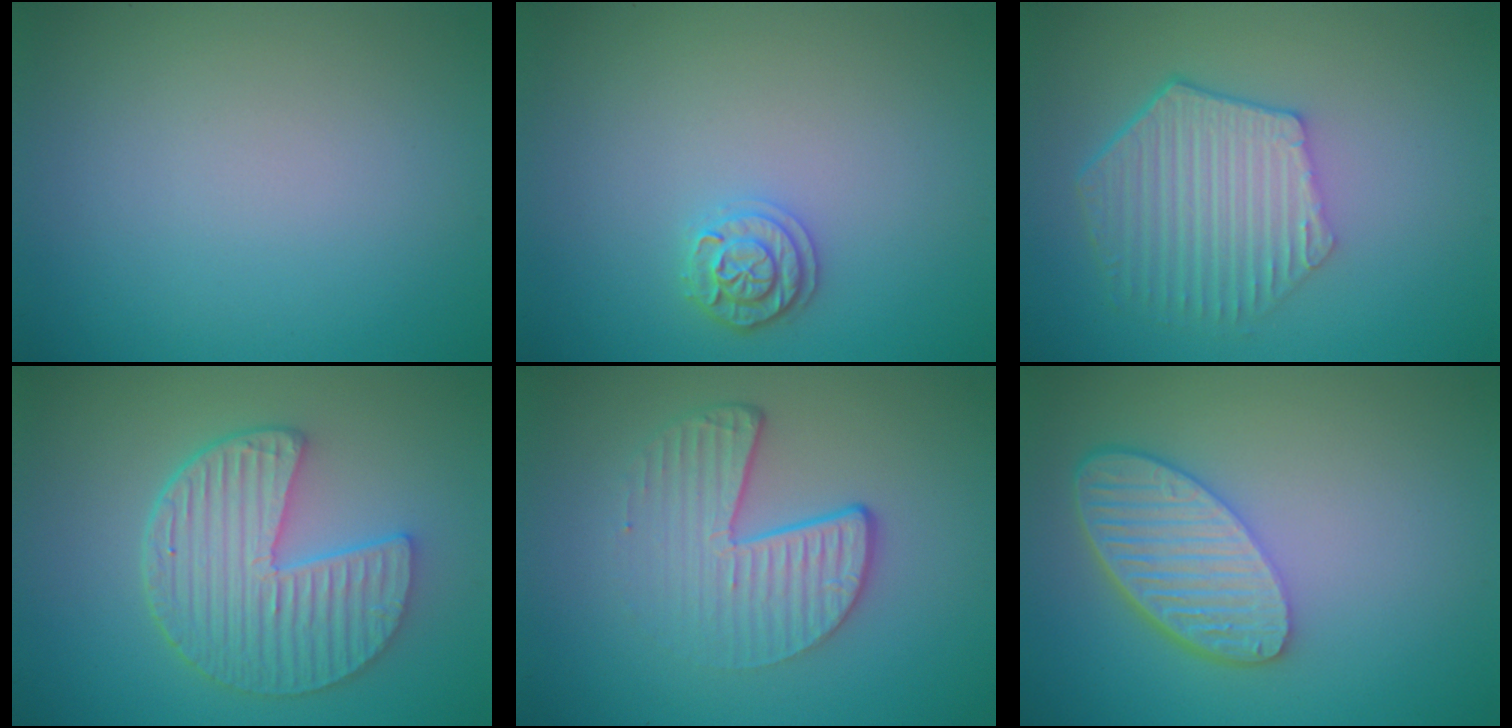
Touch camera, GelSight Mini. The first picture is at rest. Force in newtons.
{"total": 1.9, "press": 1.9, "slide": 0.3}
{"total": 5.8, "press": 4.4, "slide": 3.7}
{"total": 6.1, "press": 4.8, "slide": 3.8}
{"total": 4.7, "press": 3.0, "slide": 3.6}
{"total": 5.8, "press": 4.5, "slide": 3.6}